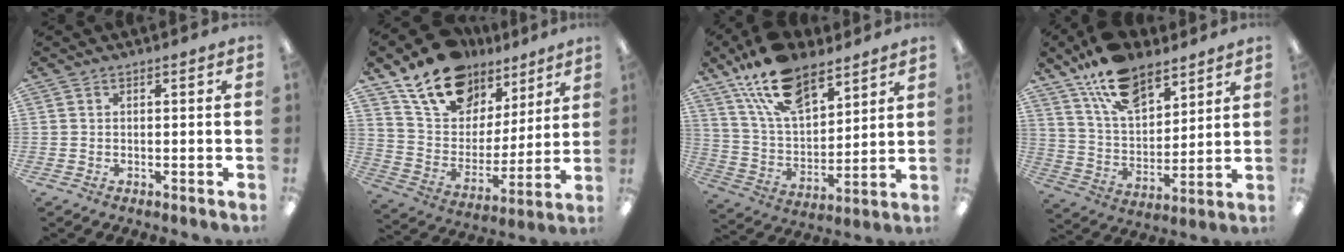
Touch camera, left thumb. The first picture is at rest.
{"total": 17.6, "force": [12.6, 10.5, 6.3], "torque": [-0.124, -0.077, 0.236]}
{"total": 18.4, "force": [12.5, 8.9, 10.1], "torque": [-0.196, -0.051, 0.229]}
{"total": 15.7, "force": [11.1, 7.6, 8.1], "torque": [-0.156, -0.049, 0.206]}